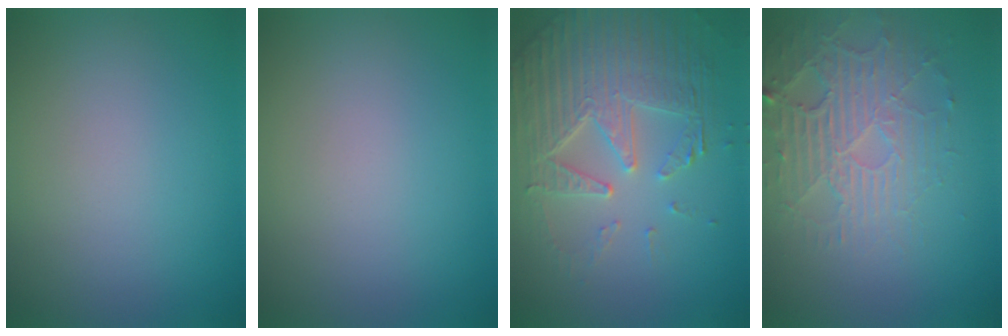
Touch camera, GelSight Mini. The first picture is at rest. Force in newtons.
{"total": 0.0}
{"total": 6.5, "press": 5.1, "slide": 4.1}
{"total": 3.8, "press": 3.5, "slide": 1.6}